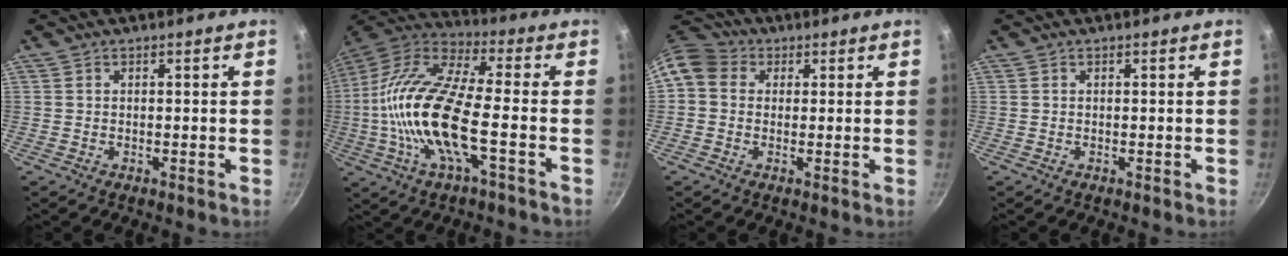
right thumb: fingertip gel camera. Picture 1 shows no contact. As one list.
[{"total": 19.7, "force": [-3.6, 6.5, 18.2], "torque": [-0.365, 0.034, -0.085]}, {"total": 7.4, "force": [1.4, 6.3, 3.7], "torque": [-0.053, 0.014, 0.005]}, {"total": 0.0}]